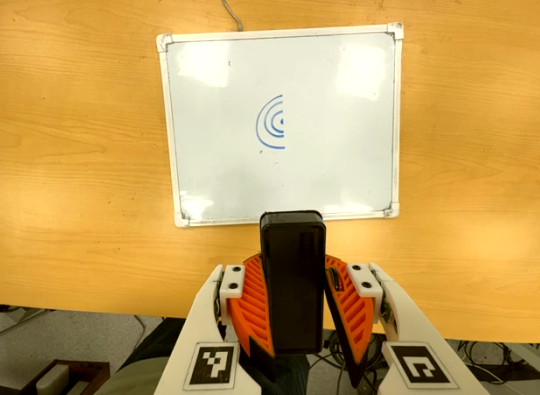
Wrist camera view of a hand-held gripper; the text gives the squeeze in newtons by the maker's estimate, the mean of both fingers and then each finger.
{"total": 8.8, "left": 8.9, "right": 8.8}